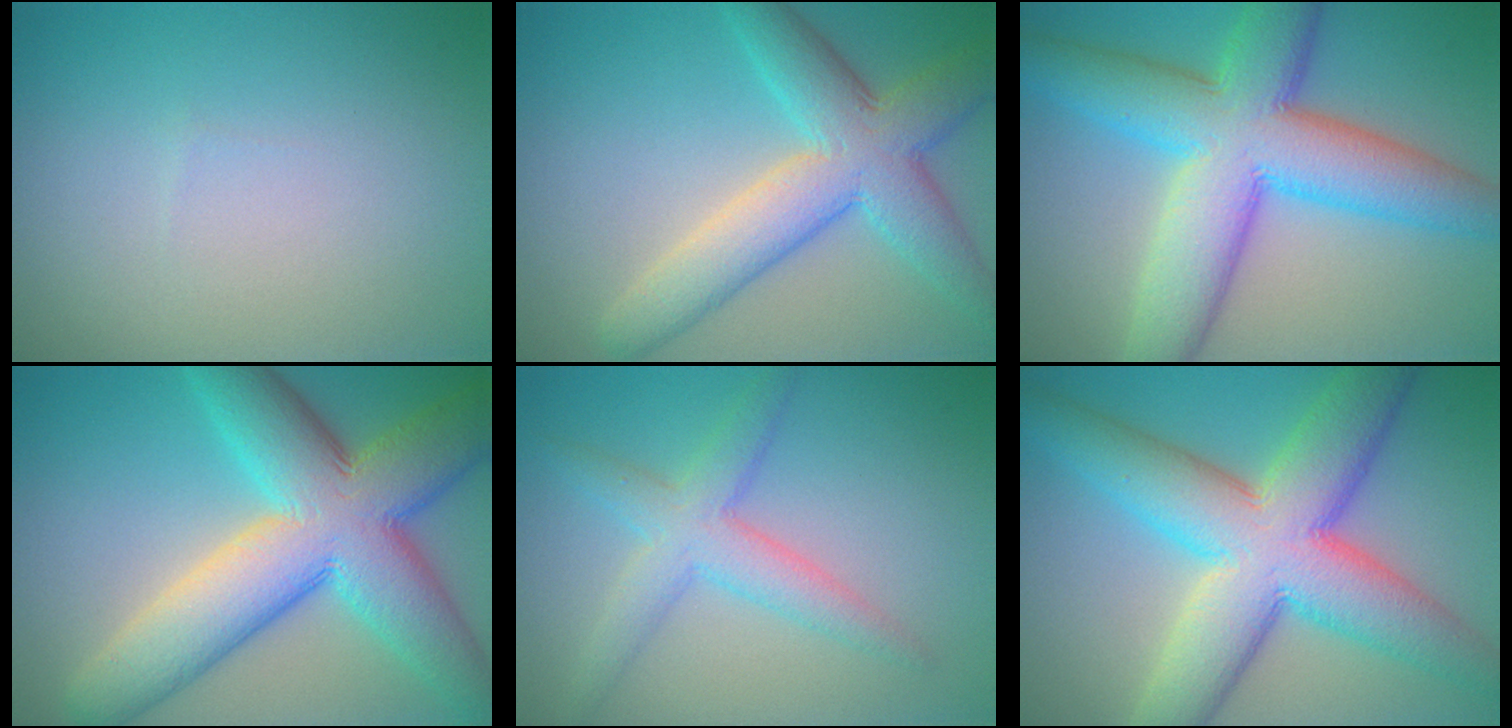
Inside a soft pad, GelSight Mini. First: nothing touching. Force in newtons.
{"total": 7.3, "press": 7.3, "slide": 0.4}
{"total": 11.5, "press": 11.5, "slide": 0.1}
{"total": 12.3, "press": 12.3, "slide": 0.5}
{"total": 3.8, "press": 3.8, "slide": 0.1}
{"total": 11.7, "press": 11.7, "slide": 0.6}